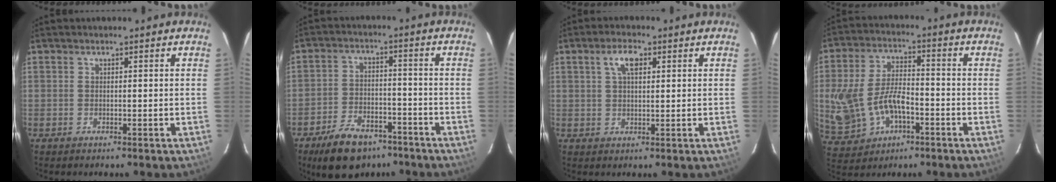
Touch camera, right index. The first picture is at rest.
{"total": 12.5, "force": [-8.9, 6.6, 5.7], "torque": [-0.132, 0.009, -0.135]}
{"total": 4.3, "force": [1.7, 1.9, 3.4], "torque": [-0.063, 0.011, 0.032]}
{"total": 14.3, "force": [-3.7, 8.8, 10.6], "torque": [-0.238, 0.006, -0.047]}